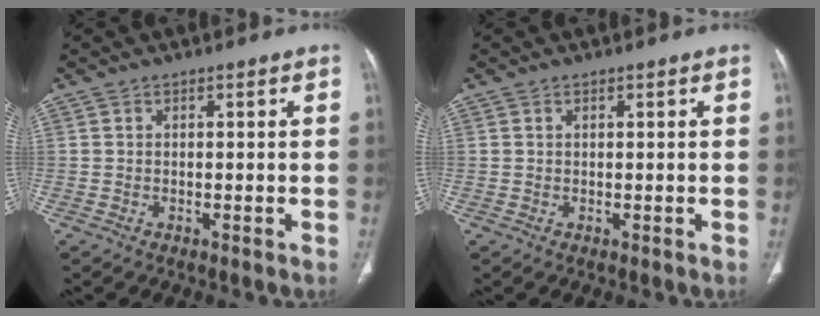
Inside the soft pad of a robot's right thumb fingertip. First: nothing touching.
{"total": 0.0}